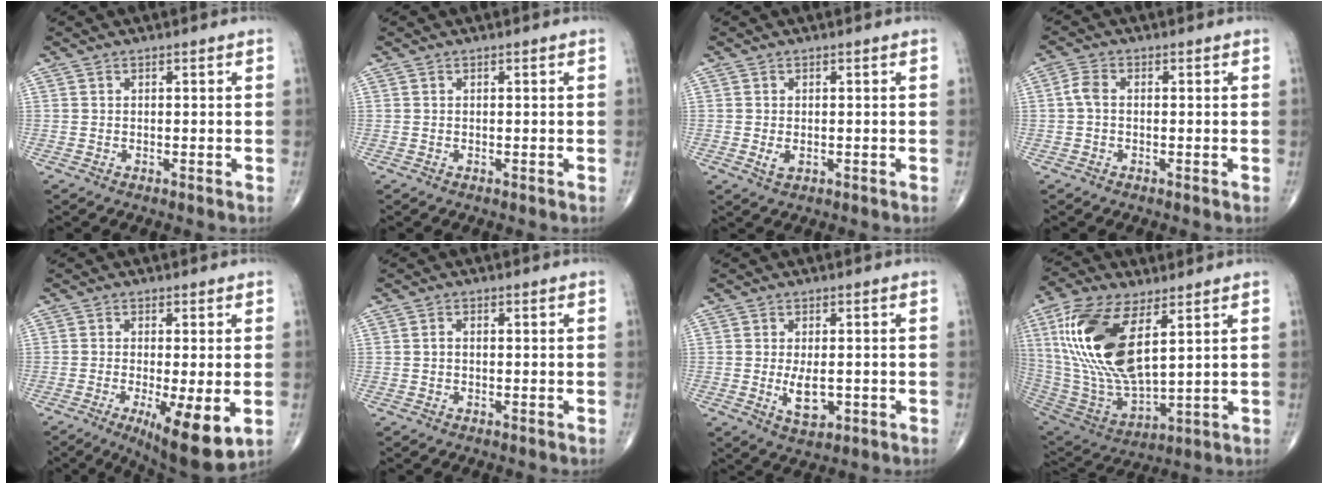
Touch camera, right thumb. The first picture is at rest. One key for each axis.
{"total": 0.0}
{"total": 1.9, "fx": -0.3, "fy": 1.2, "fz": 1.5, "tx": -0.027, "ty": -0.004, "tz": -0.004}
{"total": 2.6, "fx": -0.2, "fy": 1.7, "fz": 2.0, "tx": -0.045, "ty": 0.006, "tz": -0.010}
{"total": 11.5, "fx": -3.6, "fy": 3.0, "fz": 10.5, "tx": -0.165, "ty": -0.023, "tz": -0.050}
{"total": 1.0, "fx": -0.1, "fy": 0.6, "fz": 0.7, "tx": -0.012, "ty": 0.004, "tz": -0.003}
{"total": 5.2, "fx": -0.8, "fy": 2.6, "fz": 4.4, "tx": -0.073, "ty": -0.010, "tz": -0.009}
{"total": 21.9, "fx": 7.1, "fy": 9.8, "fz": 18.3, "tx": -0.380, "ty": -0.031, "tz": 0.141}